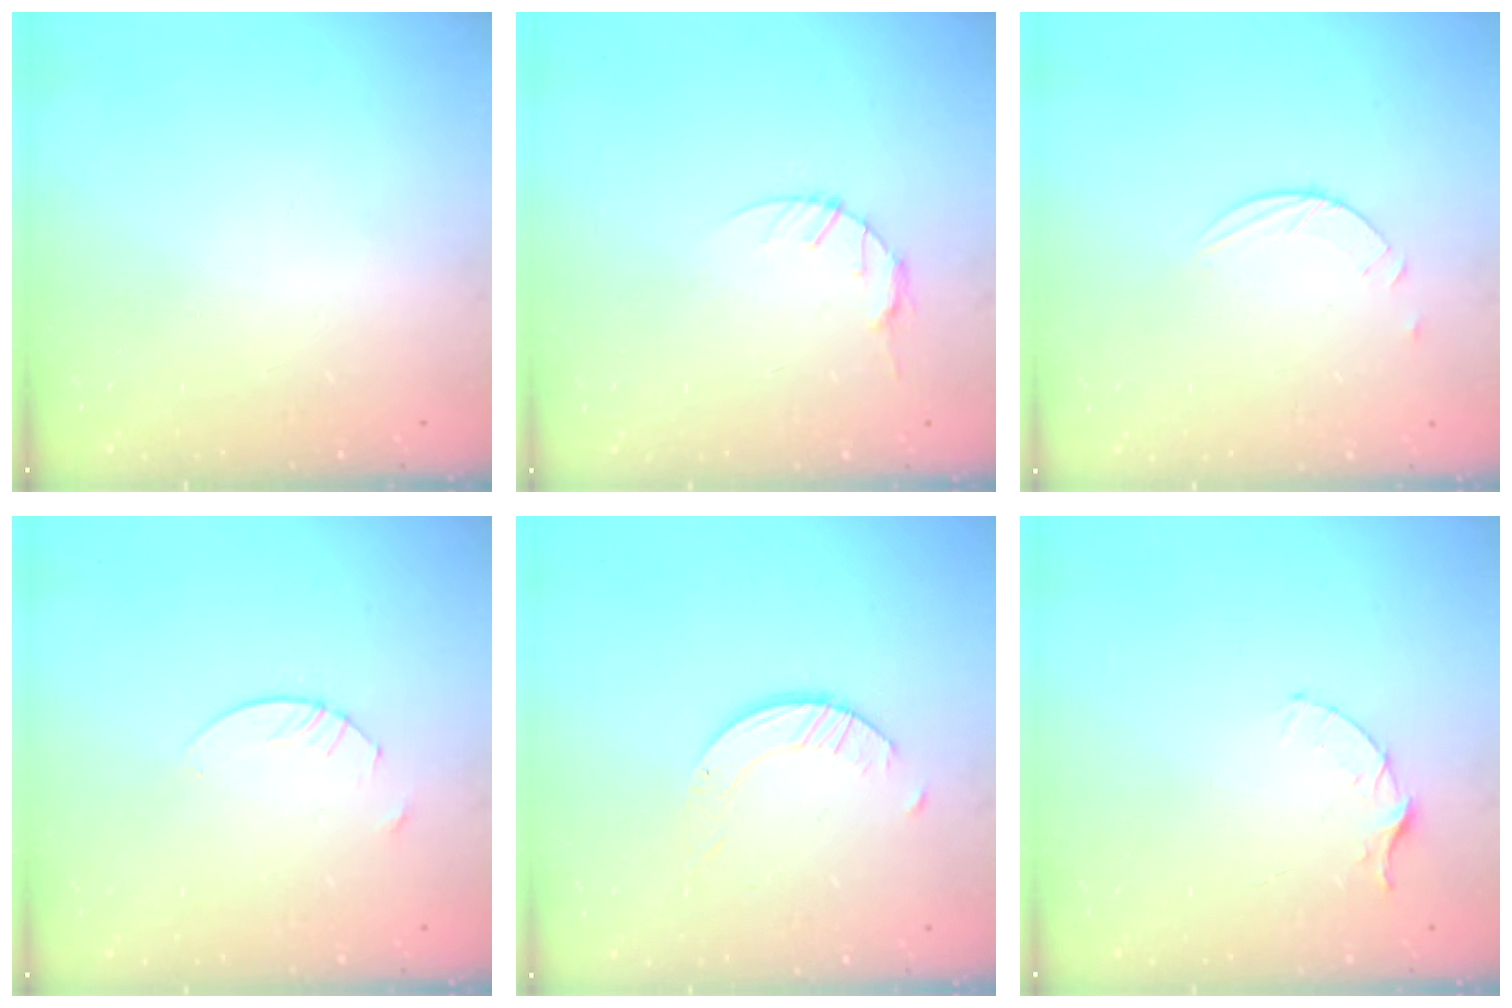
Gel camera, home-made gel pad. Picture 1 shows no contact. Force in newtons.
{"total": 4.6, "press": 4.6, "slide": 0.6}
{"total": 2.5, "press": 2.4, "slide": 0.3}
{"total": 2.4, "press": 2.4, "slide": 0.1}
{"total": 2.9, "press": 2.9, "slide": 0.3}
{"total": 3.4, "press": 3.4, "slide": 0.4}